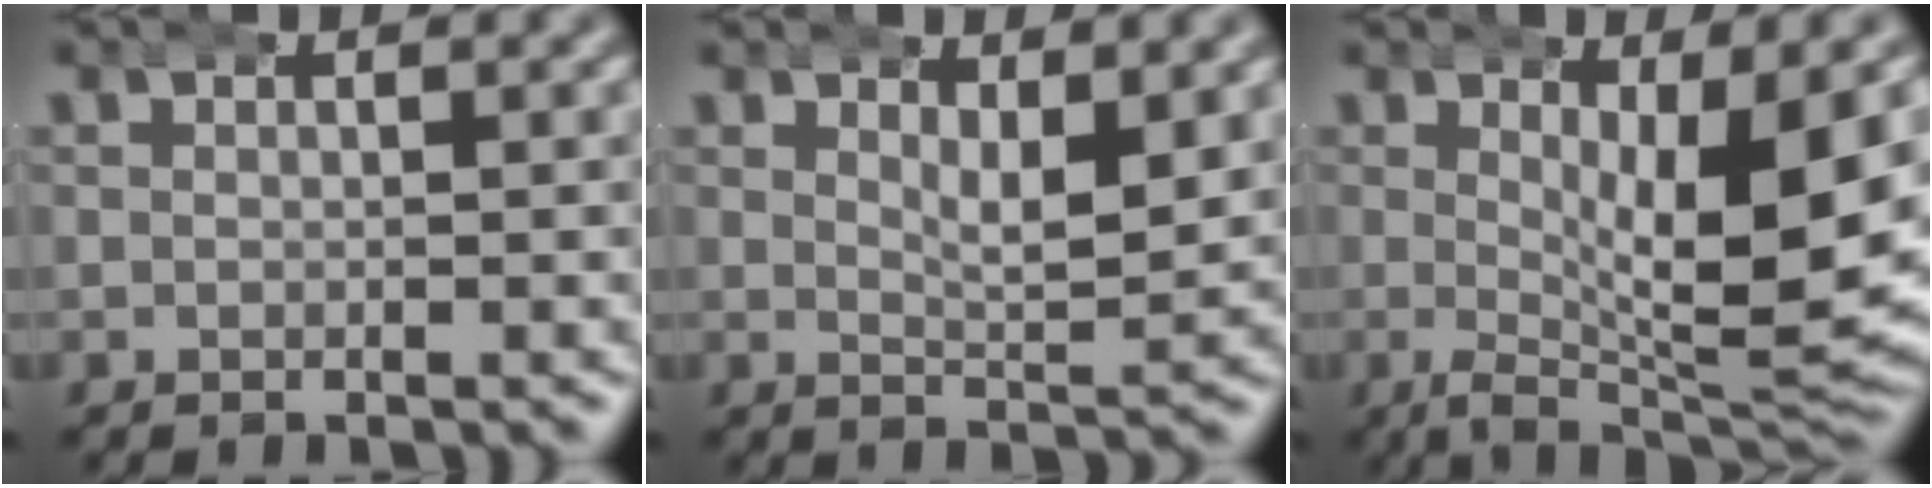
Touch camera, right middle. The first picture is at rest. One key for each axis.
{"total": 3.1, "fx": 1.9, "fy": 0.7, "fz": 2.3, "tx": -0.037, "ty": -0.011, "tz": 0.033}
{"total": 11.2, "fx": 0.7, "fy": 3.4, "fz": 10.7, "tx": -0.144, "ty": -0.019, "tz": 0.027}